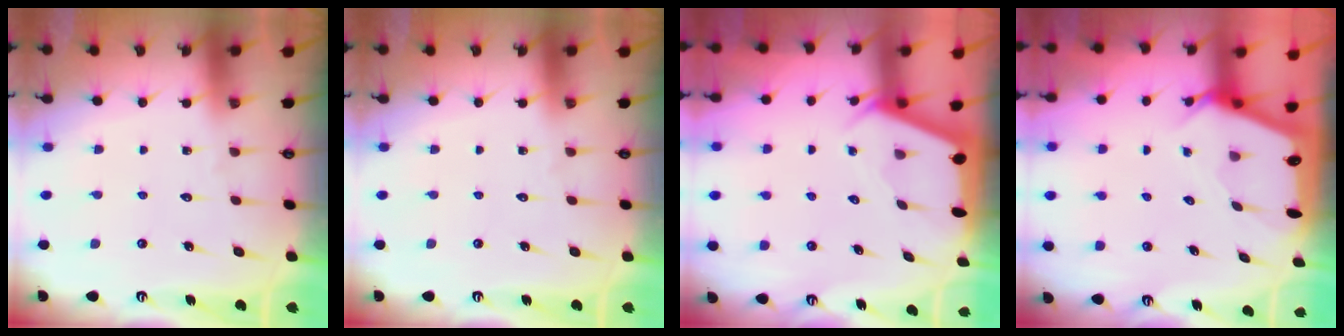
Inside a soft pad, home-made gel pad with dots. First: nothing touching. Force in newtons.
{"total": 0.0}
{"total": 2.4, "press": 2.3, "slide": 0.3}
{"total": 2.9, "press": 2.9, "slide": 0.2}